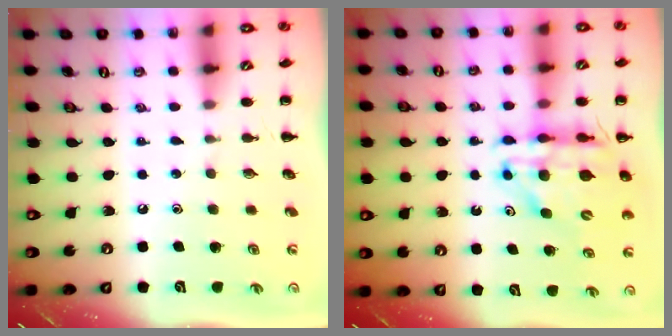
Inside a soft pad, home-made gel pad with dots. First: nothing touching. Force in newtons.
{"total": 12.9, "press": 12.2, "slide": 3.9}